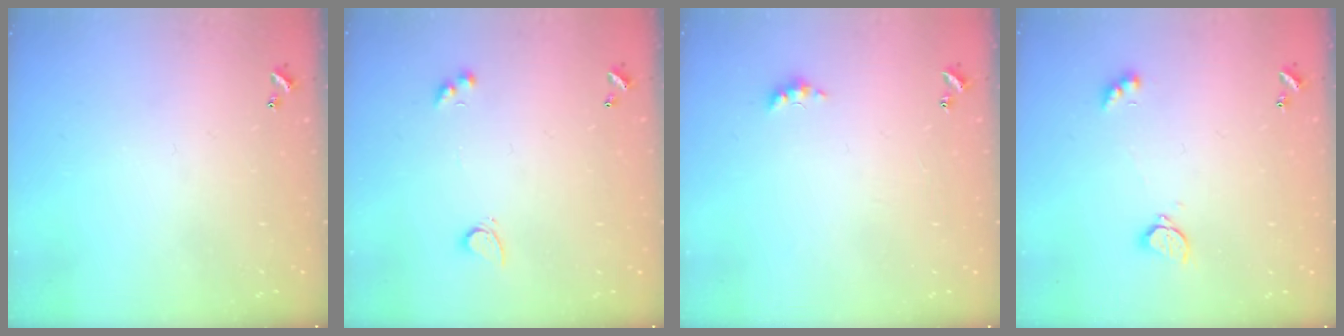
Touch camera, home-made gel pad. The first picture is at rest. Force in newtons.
{"total": 3.0, "press": 2.5, "slide": 1.6}
{"total": 2.8, "press": 2.7, "slide": 0.7}
{"total": 2.4, "press": 2.4, "slide": 0.6}